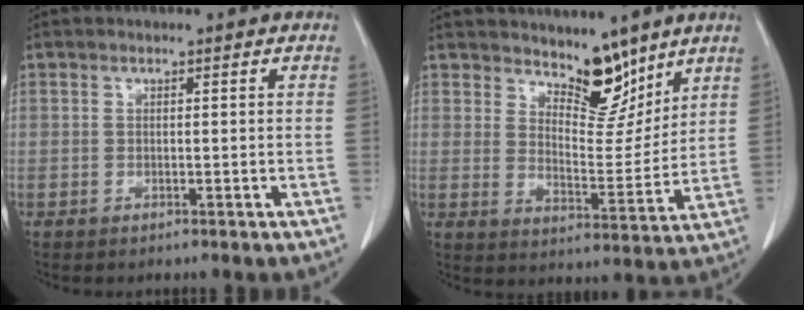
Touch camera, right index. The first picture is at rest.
{"total": 8.3, "force": [6.7, 3.1, 3.9], "torque": [-0.052, -0.012, 0.116]}